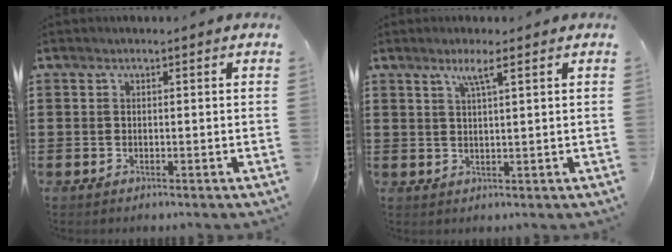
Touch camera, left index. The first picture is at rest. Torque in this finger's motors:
{"motor_torque": [0.60, -0.39, 0.11, 0.03]}